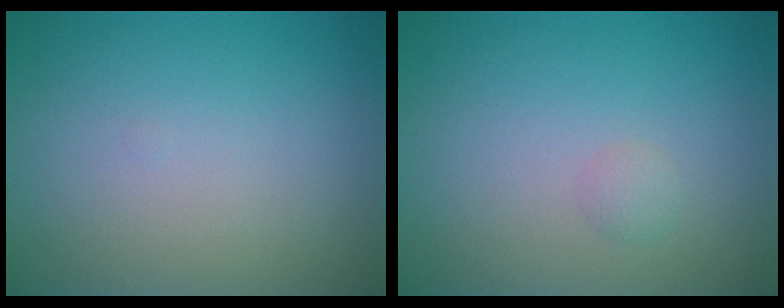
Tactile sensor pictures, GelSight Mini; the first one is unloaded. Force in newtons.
{"total": 0.7, "press": 0.7, "slide": 0.0}